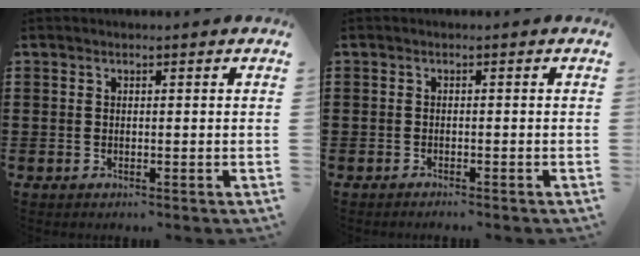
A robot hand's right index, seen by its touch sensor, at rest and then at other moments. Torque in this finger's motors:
{"motor_torque": [-0.03, 0.39, 0.01, 0.00]}